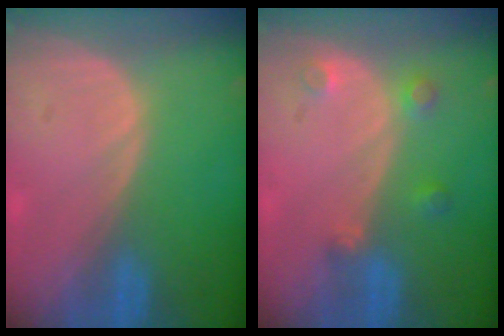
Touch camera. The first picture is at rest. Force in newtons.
{"total": 3.0, "press": 2.8, "slide": 1.1}